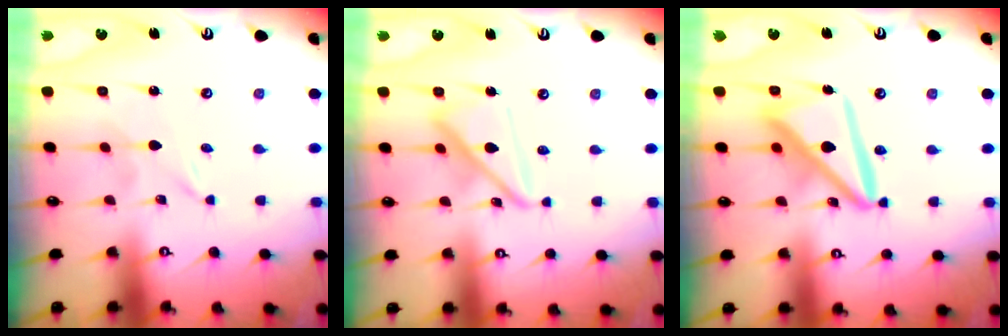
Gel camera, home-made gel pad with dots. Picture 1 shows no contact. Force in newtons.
{"total": 15.0, "press": 14.9, "slide": 1.3}
{"total": 14.5, "press": 14.4, "slide": 1.7}